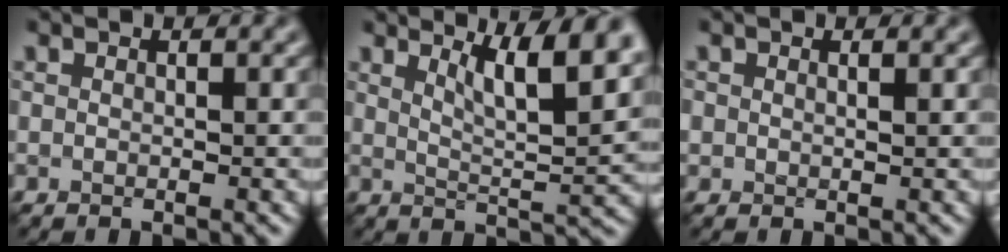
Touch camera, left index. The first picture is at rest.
{"total": 7.5, "force": [4.1, 1.9, 6.1], "torque": [-0.077, 0.004, 0.067]}
{"total": 0.8, "force": [0.4, 0.6, 0.4], "torque": [-0.005, -0.004, 0.009]}